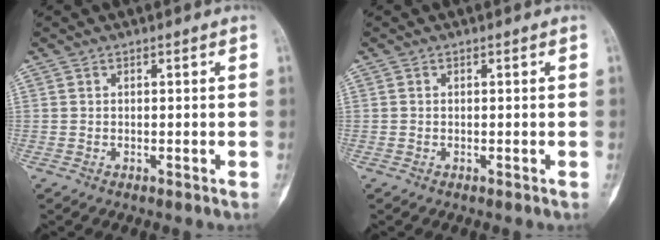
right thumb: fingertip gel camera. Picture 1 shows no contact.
{"total": 0.0}